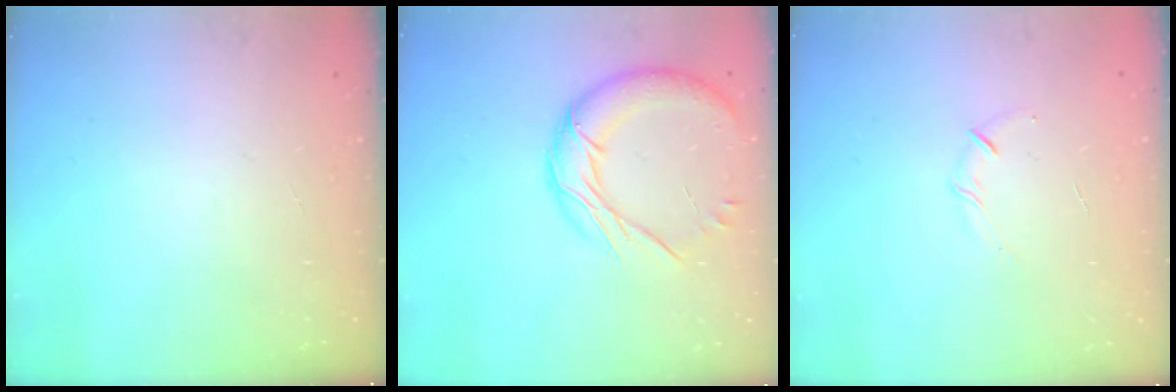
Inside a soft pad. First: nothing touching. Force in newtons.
{"total": 15.4, "press": 15.3, "slide": 1.5}
{"total": 4.2, "press": 4.0, "slide": 1.0}